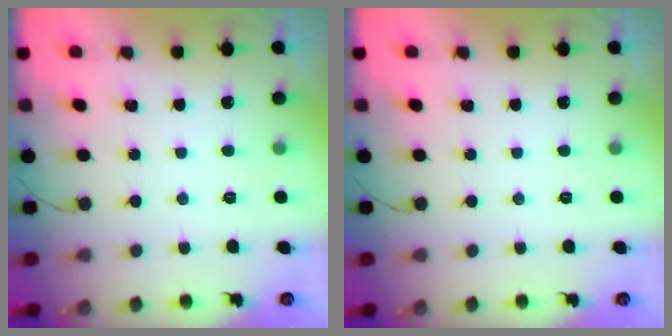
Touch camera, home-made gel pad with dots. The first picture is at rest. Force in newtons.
{"total": 0.0}